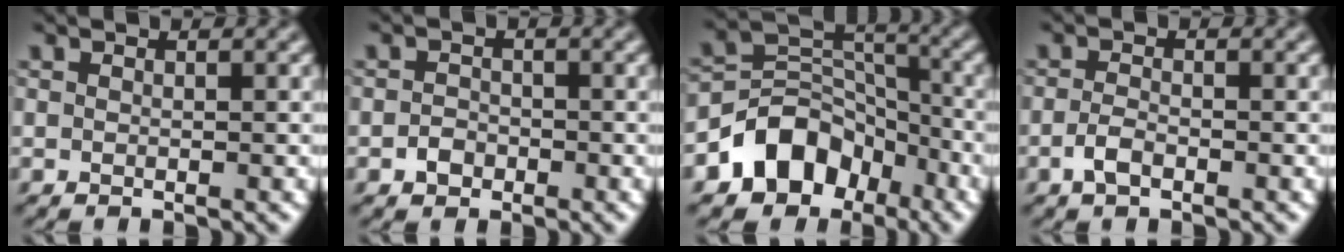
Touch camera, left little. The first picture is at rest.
{"total": 1.4, "force": [-0.8, 1.1, 0.4], "torque": [-0.002, 0.001, -0.020]}
{"total": 7.0, "force": [-4.1, 5.1, 2.5], "torque": [-0.015, 0.004, -0.082]}
{"total": 1.8, "force": [-1.0, 0.7, 1.2], "torque": [-0.026, 0.001, -0.024]}